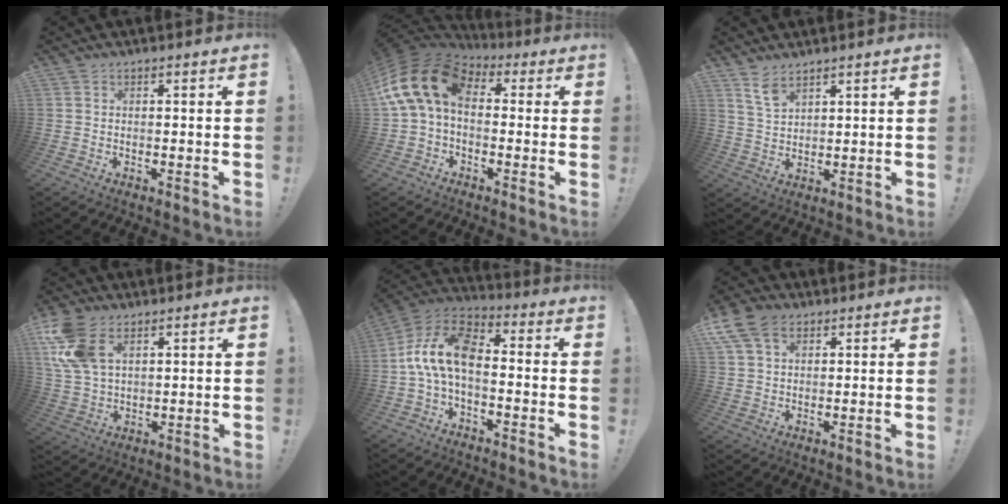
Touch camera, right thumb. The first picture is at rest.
{"total": 16.2, "force": [2.8, 10.0, 12.5], "torque": [-0.250, 0.010, 0.057]}
{"total": 6.3, "force": [4.7, 3.4, 2.6], "torque": [-0.042, -0.027, 0.088]}
{"total": 13.0, "force": [5.8, 8.1, 8.3], "torque": [-0.172, -0.010, 0.116]}
{"total": 14.3, "force": [-0.7, 8.3, 11.7], "torque": [-0.224, 0.022, -0.004]}
{"total": 10.4, "force": [5.1, 6.9, 5.9], "torque": [-0.118, -0.007, 0.103]}